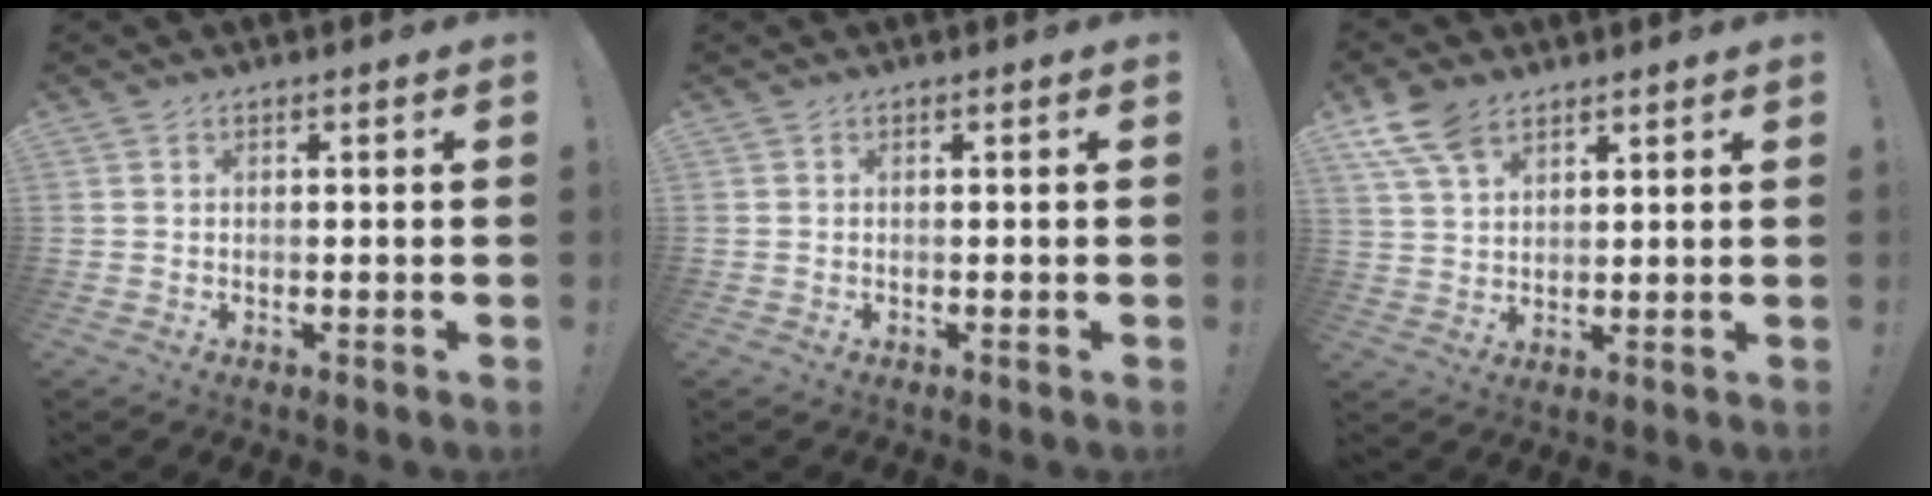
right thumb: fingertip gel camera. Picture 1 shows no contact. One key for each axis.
{"total": 0.0}
{"total": 8.9, "fx": 5.8, "fy": 4.9, "fz": 4.6, "tx": -0.090, "ty": -0.018, "tz": 0.116}